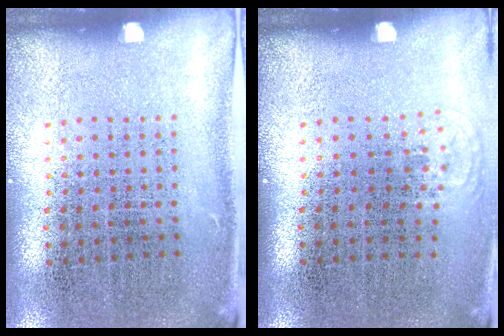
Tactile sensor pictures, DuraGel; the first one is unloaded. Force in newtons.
{"total": 0.6, "press": 0.5, "slide": 0.3}